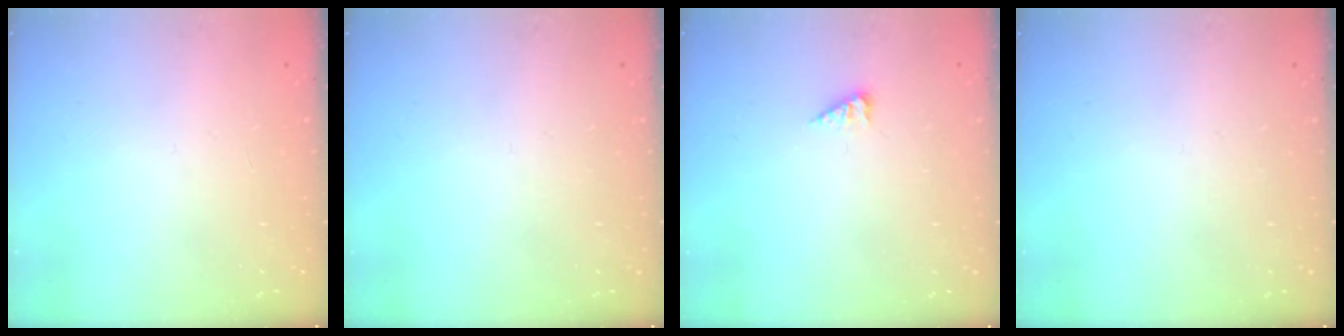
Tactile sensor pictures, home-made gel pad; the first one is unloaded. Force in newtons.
{"total": 0.0}
{"total": 2.9, "press": 2.9, "slide": 0.5}
{"total": 0.0}